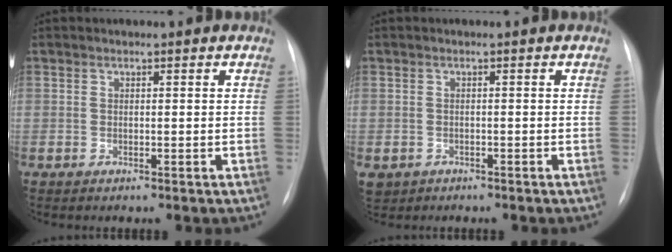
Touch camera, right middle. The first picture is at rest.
{"total": 3.5, "force": [-2.1, 2.8, 0.6], "torque": [-0.011, -0.001, -0.032]}